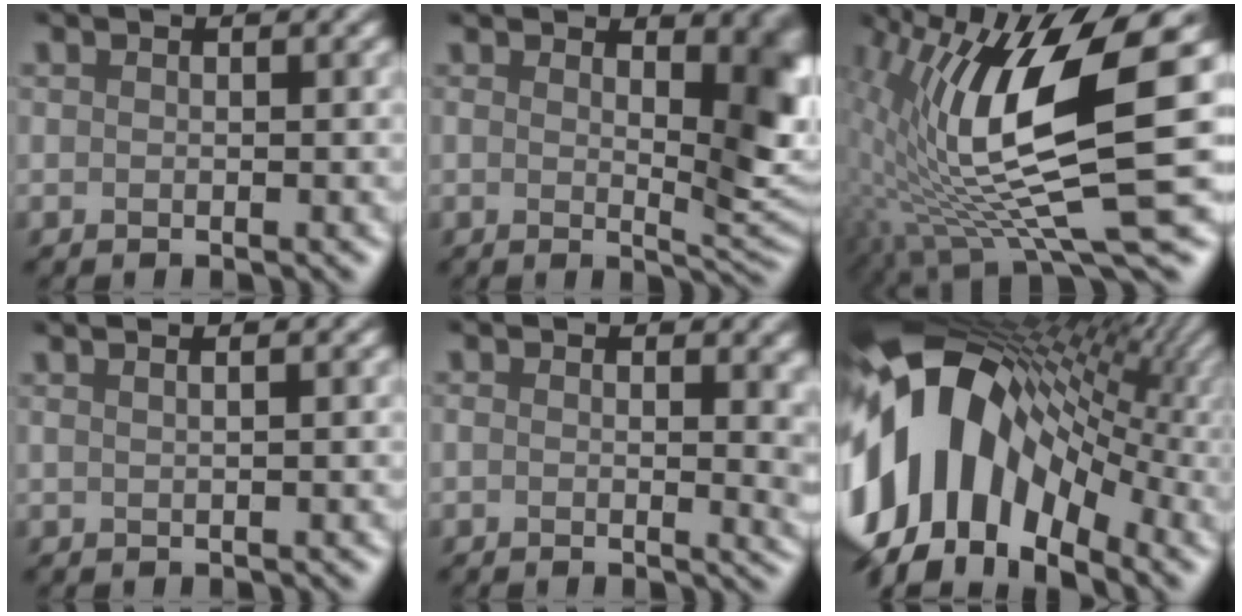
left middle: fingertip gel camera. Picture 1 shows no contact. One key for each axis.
{"total": 9.2, "fx": 2.4, "fy": 3.3, "fz": 8.3, "tx": -0.056, "ty": 0.027, "tz": 0.028}
{"total": 10.0, "fx": 0.8, "fy": 2.4, "fz": 9.7, "tx": -0.211, "ty": -0.018, "tz": 0.031}
{"total": 3.1, "fx": 1.9, "fy": 1.5, "fz": 2.0, "tx": -0.002, "ty": 0.037, "tz": 0.001}
{"total": 4.8, "fx": 1.1, "fy": 1.8, "fz": 4.3, "tx": -0.030, "ty": 0.024, "tz": 0.008}
{"total": 14.1, "fx": -1.1, "fy": 9.6, "fz": 10.3, "tx": -0.213, "ty": 0.024, "tz": -0.015}